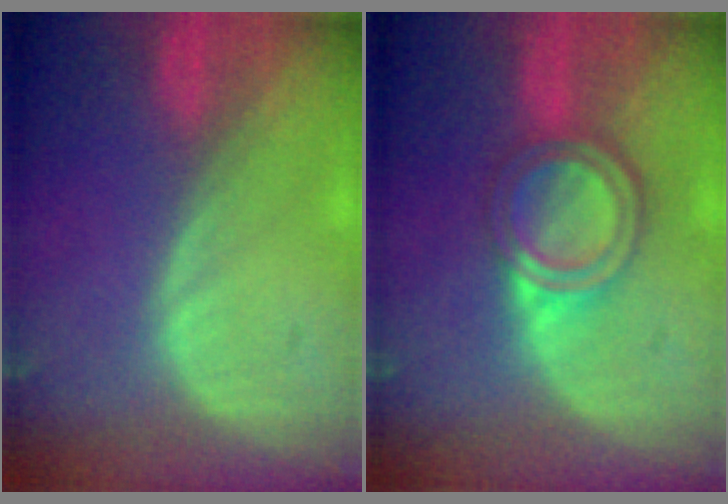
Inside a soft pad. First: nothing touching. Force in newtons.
{"total": 6.1, "press": 5.3, "slide": 3.0}